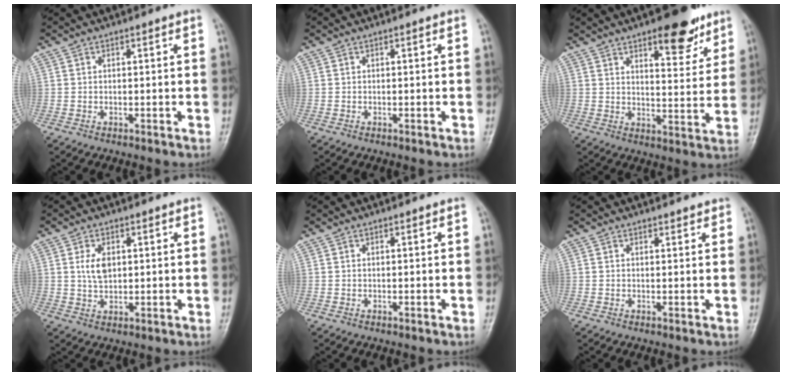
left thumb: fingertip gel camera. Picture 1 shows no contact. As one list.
[{"total": 0.0}, {"total": 12.1, "force": [7.7, 4.4, 8.2], "torque": [-0.079, -0.043, 0.108]}, {"total": 4.4, "force": [1.1, 2.6, 3.3], "torque": [-0.054, -0.005, 0.024]}, {"total": 0.0}, {"total": 1.4, "force": [1.3, 0.5, 0.3], "torque": [0.005, -0.006, 0.016]}]